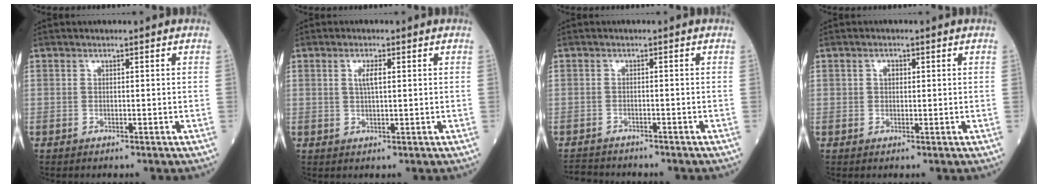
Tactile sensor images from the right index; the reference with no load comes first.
{"total": 2.4, "force": [0.7, 0.4, 2.2], "torque": [-0.045, 0.001, 0.012]}
{"total": 4.3, "force": [-4.2, 0.8, 0.7], "torque": [-0.011, -0.012, -0.067]}
{"total": 1.4, "force": [0.4, 1.0, 0.9], "torque": [-0.014, 0.003, 0.006]}